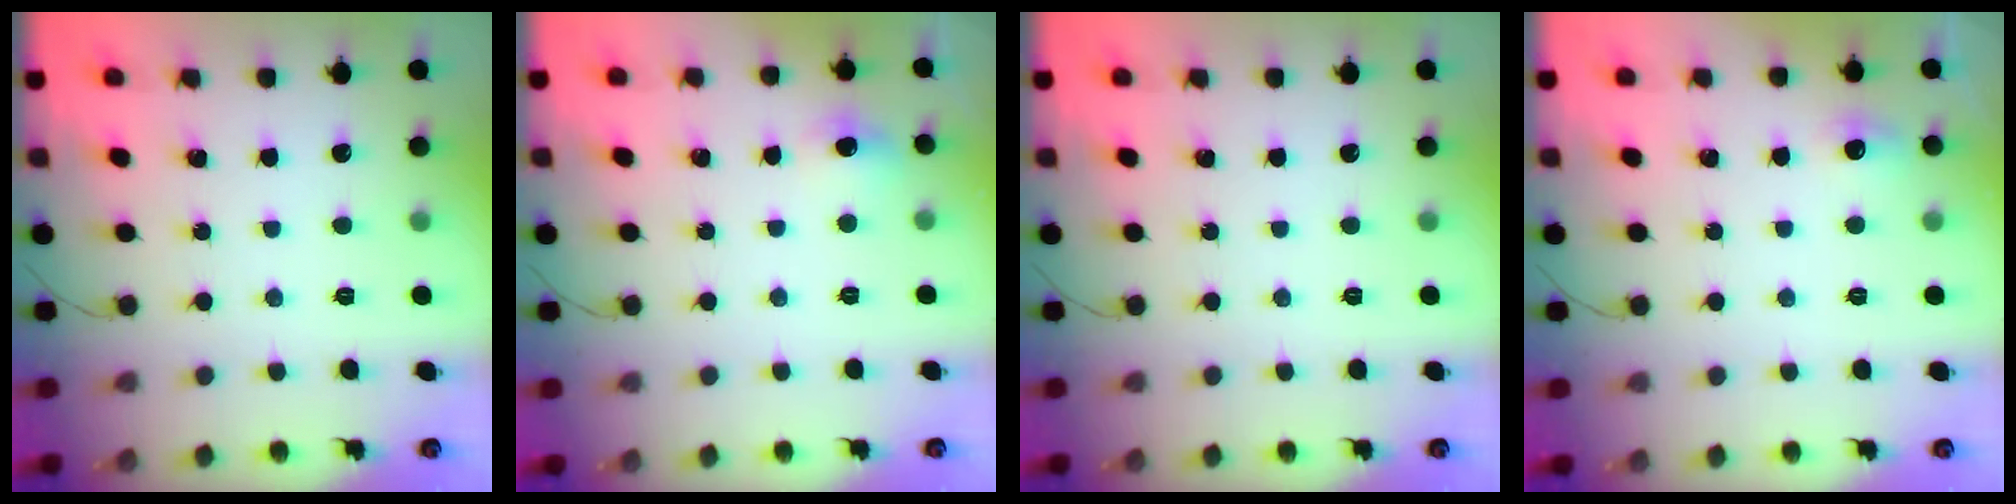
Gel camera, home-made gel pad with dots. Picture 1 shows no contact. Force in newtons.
{"total": 8.3, "press": 4.8, "slide": 6.8}
{"total": 0.0}
{"total": 4.8, "press": 4.5, "slide": 1.8}